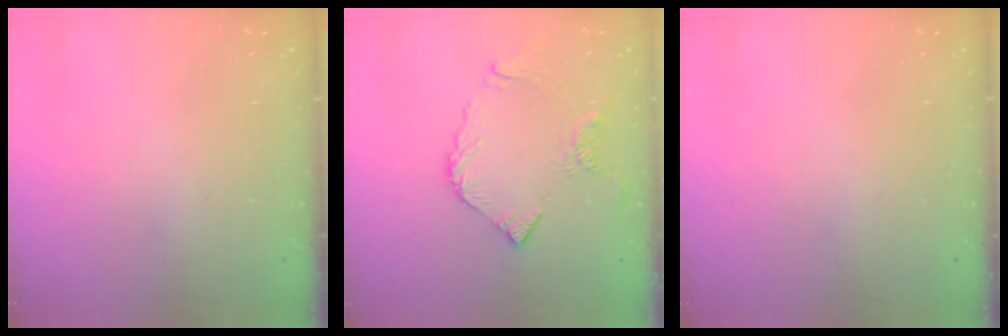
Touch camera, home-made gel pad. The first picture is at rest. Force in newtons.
{"total": 9.8, "press": 9.8, "slide": 1.2}
{"total": 0.0}